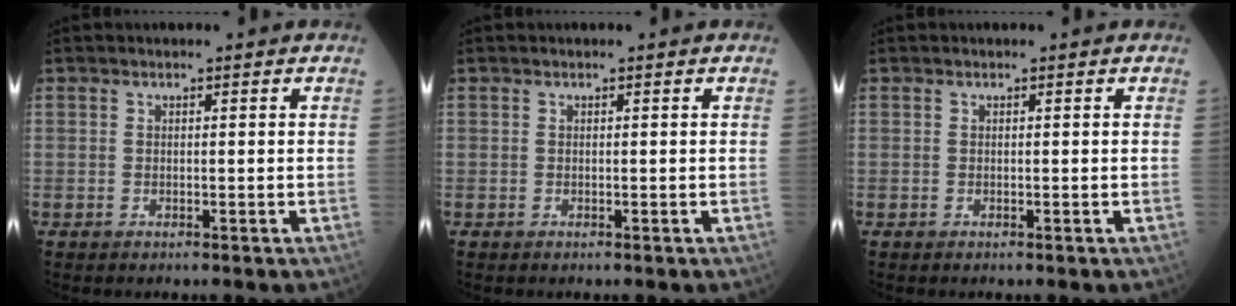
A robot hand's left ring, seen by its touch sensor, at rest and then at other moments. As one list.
[{"total": 0.0}, {"total": 0.0}]